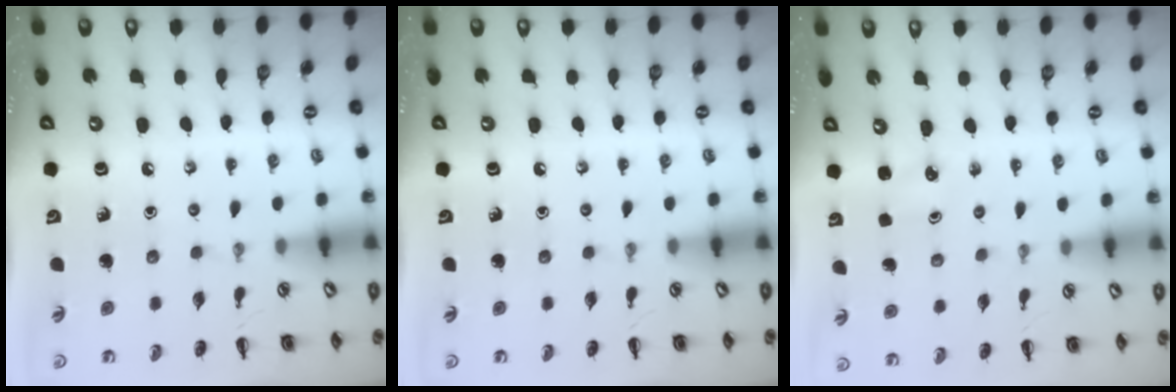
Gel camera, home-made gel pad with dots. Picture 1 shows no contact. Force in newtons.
{"total": 0.0}
{"total": 1.8, "press": 1.7, "slide": 0.5}